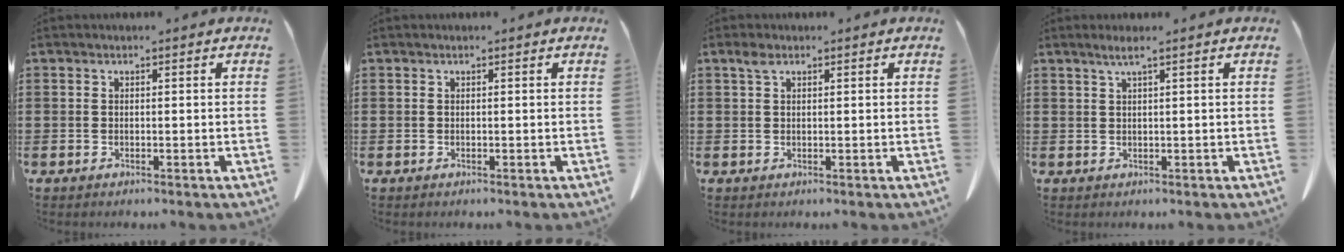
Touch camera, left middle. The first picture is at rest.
{"total": 0.0}
{"total": 1.4, "force": [0.8, 0.7, 1.0], "torque": [-0.024, 0.002, 0.016]}
{"total": 2.0, "force": [1.1, -0.2, 1.6], "torque": [-0.033, -0.002, 0.019]}